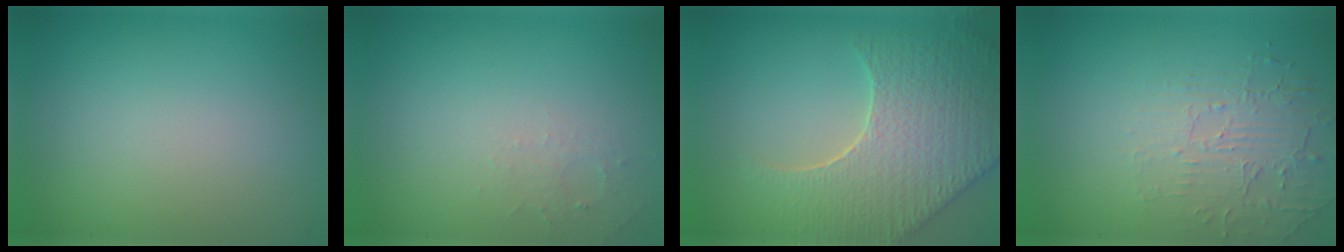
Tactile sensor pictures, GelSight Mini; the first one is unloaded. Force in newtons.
{"total": 1.2, "press": 1.2, "slide": 0.3}
{"total": 9.0, "press": 6.4, "slide": 6.4}
{"total": 2.1, "press": 1.3, "slide": 1.7}